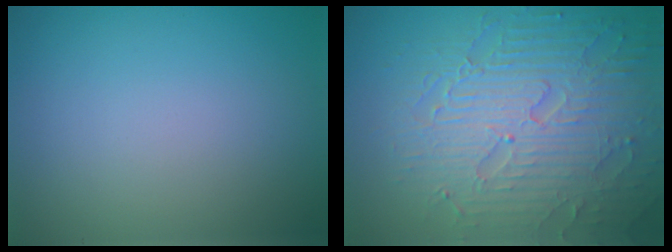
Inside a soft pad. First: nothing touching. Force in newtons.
{"total": 8.2, "press": 6.1, "slide": 5.5}